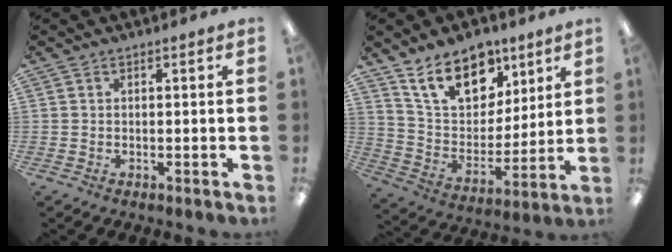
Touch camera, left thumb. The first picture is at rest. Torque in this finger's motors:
{"motor_torque": [0.35, 0.40, 1.24, -1.32, 0.11]}